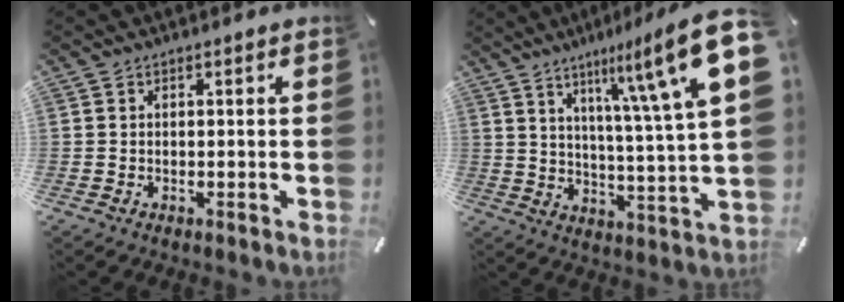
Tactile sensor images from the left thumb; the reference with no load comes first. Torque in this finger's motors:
{"motor_torque": [2.19, 2.81, 1.46, -1.30, 0.20]}